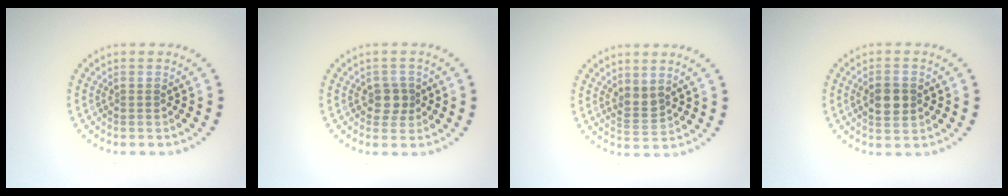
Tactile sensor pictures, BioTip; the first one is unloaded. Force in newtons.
{"total": 1.9, "press": 1.7, "slide": 0.8}
{"total": 1.8, "press": 1.5, "slide": 1.0}
{"total": 3.1, "press": 3.1, "slide": 0.2}